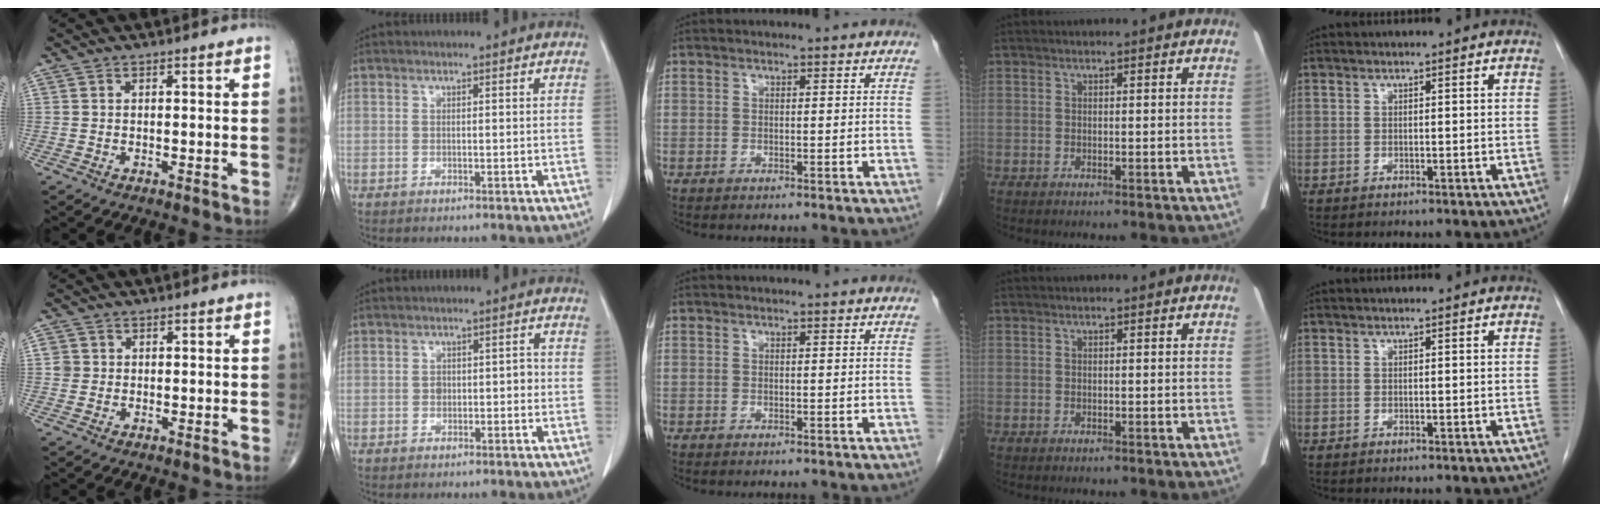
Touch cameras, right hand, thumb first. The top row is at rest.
{"thumb": {"total": 1.8, "force": [0.2, 1.7, 0.3], "torque": [0.005, 0.004, 0.003]}, "index": {"total": 2.2, "force": [-0.4, 1.4, 1.6], "torque": [-0.020, 0.009, -0.005]}}